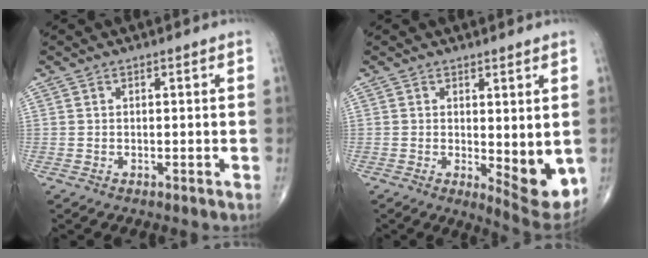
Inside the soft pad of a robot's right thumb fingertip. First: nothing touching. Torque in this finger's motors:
{"motor_torque": [-0.53, 0.61, 0.27, 0.22, 0.07]}